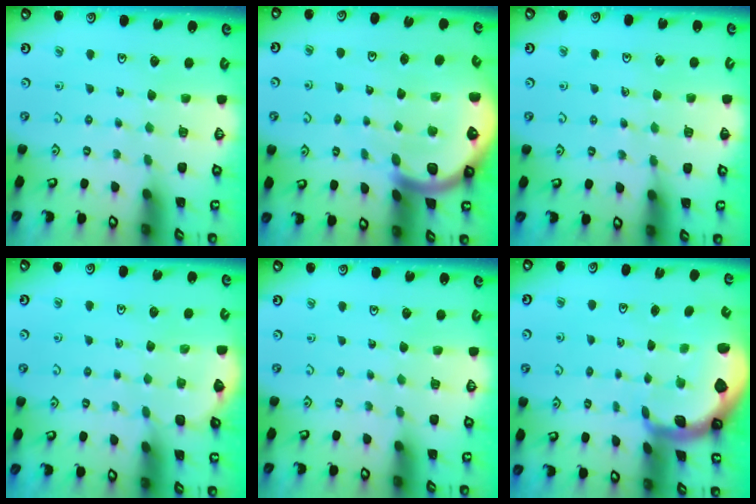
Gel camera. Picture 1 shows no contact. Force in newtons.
{"total": 7.2, "press": 7.1, "slide": 1.0}
{"total": 4.0, "press": 4.0, "slide": 0.6}
{"total": 2.1, "press": 2.1, "slide": 0.2}
{"total": 0.0}
{"total": 1.9, "press": 1.9, "slide": 0.4}